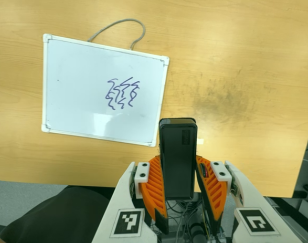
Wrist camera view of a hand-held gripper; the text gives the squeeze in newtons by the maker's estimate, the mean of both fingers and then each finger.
{"total": 4.5, "left": 3.4, "right": 5.6}